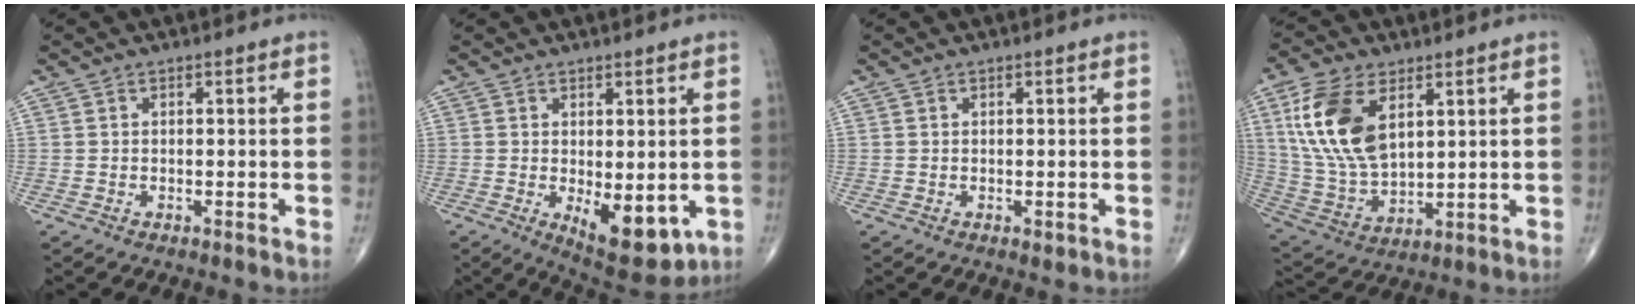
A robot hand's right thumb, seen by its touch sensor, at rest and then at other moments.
{"total": 9.8, "force": [-2.1, 4.5, 8.5], "torque": [-0.100, -0.019, -0.016]}
{"total": 0.7, "force": [0.0, 0.5, 0.5], "torque": [-0.008, -0.003, 0.003]}
{"total": 16.5, "force": [5.9, 9.2, 12.4], "torque": [-0.241, -0.020, 0.124]}